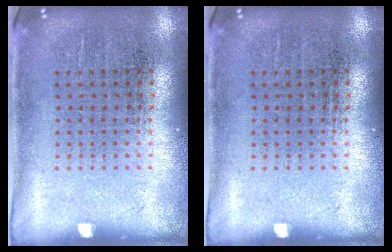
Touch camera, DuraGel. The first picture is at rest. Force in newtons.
{"total": 0.0}